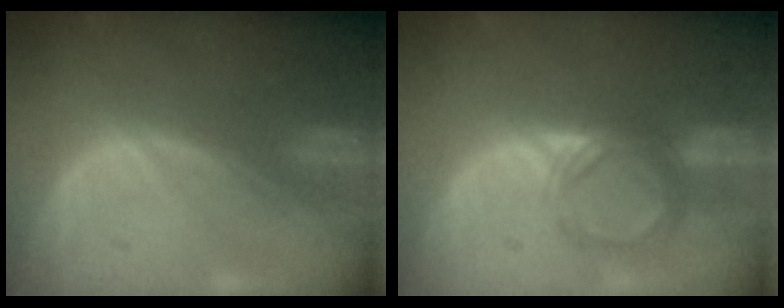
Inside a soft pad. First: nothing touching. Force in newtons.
{"total": 4.9, "press": 4.6, "slide": 1.9}